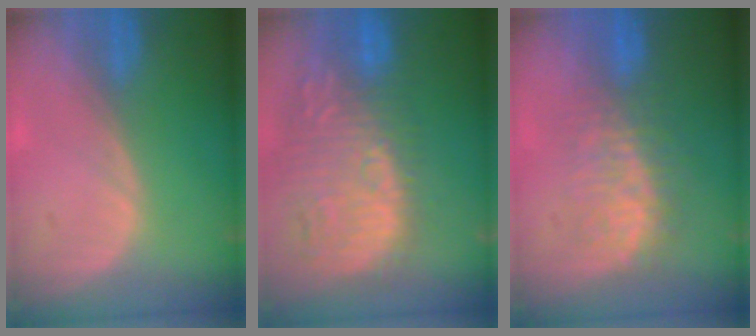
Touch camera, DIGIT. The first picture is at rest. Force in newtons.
{"total": 13.5, "press": 12.1, "slide": 5.9}
{"total": 7.6, "press": 7.3, "slide": 2.1}